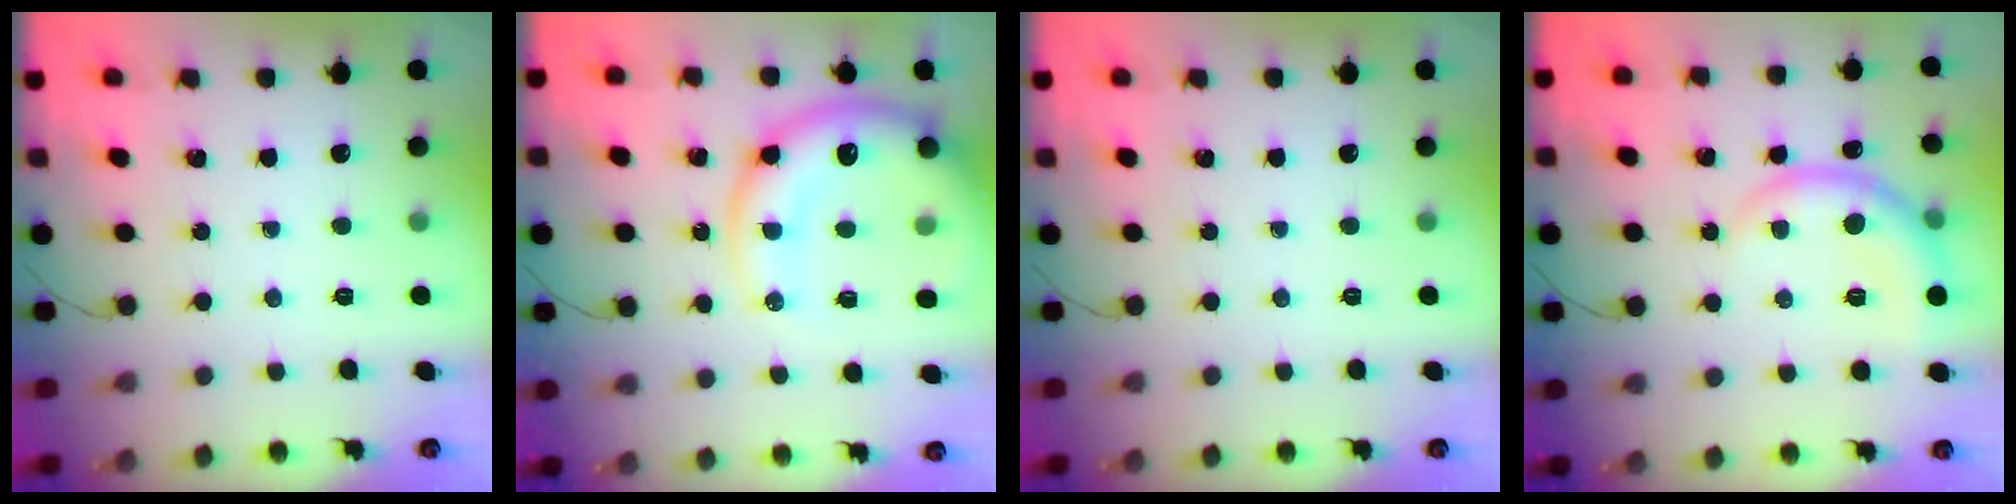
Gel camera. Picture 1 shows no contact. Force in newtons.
{"total": 17.5, "press": 16.9, "slide": 4.5}
{"total": 0.0}
{"total": 8.6, "press": 8.6, "slide": 0.5}